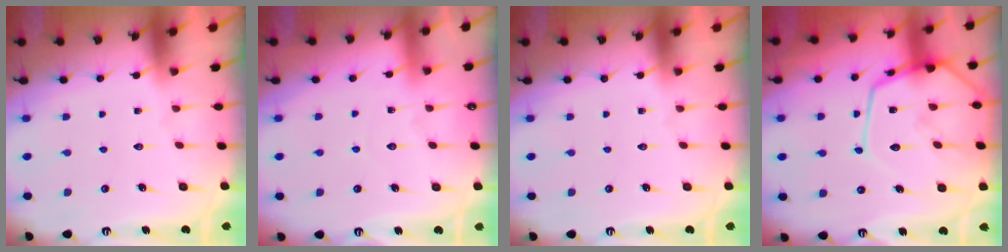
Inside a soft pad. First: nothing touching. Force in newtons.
{"total": 3.2, "press": 3.2, "slide": 0.5}
{"total": 0.0}
{"total": 18.3, "press": 18.2, "slide": 1.6}